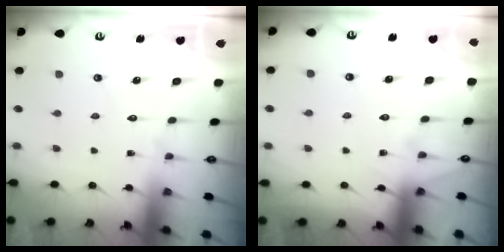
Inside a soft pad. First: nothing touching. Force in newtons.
{"total": 5.0, "press": 5.0, "slide": 0.6}